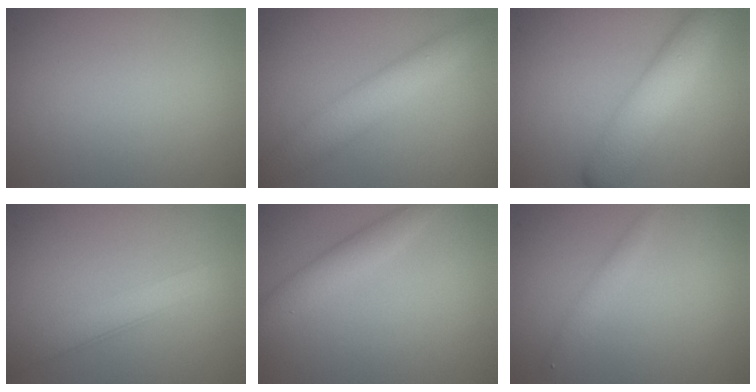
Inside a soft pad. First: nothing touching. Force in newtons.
{"total": 4.5, "press": 4.5, "slide": 0.1}
{"total": 5.1, "press": 5.1, "slide": 0.1}
{"total": 2.5, "press": 2.5, "slide": 0.1}
{"total": 2.9, "press": 2.9, "slide": 0.0}
{"total": 1.3, "press": 1.3, "slide": 0.0}